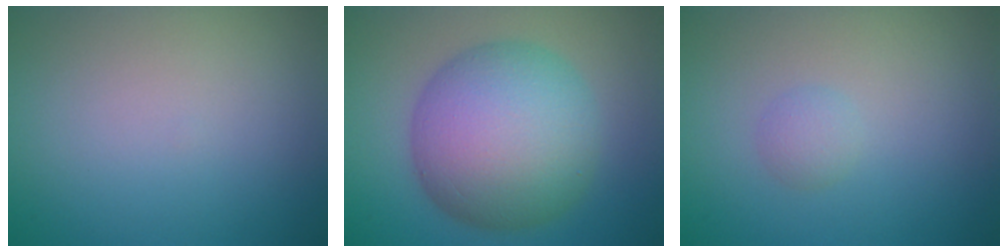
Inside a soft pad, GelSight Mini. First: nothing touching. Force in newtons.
{"total": 11.8, "press": 11.8, "slide": 0.2}
{"total": 1.2, "press": 1.2, "slide": 0.0}